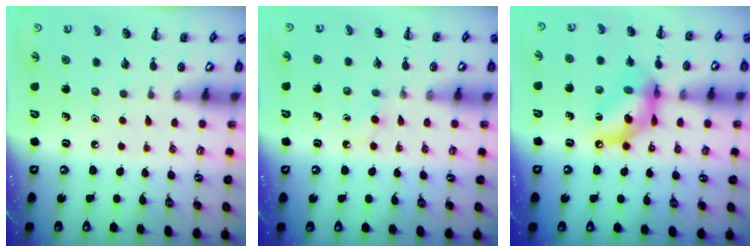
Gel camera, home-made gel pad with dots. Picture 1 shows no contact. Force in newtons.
{"total": 2.7, "press": 2.5, "slide": 1.0}
{"total": 12.0, "press": 11.5, "slide": 3.2}